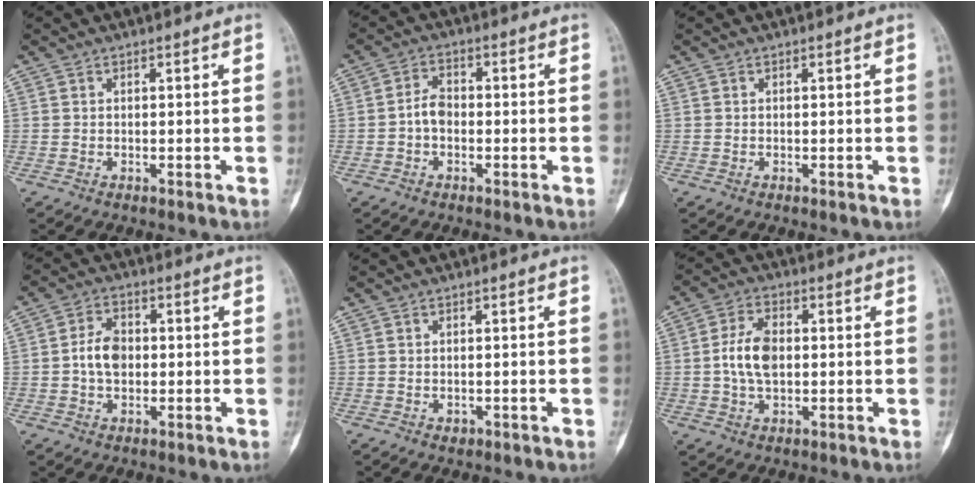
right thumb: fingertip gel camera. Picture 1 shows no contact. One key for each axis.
{"total": 3.8, "fx": -0.9, "fy": 2.6, "fz": 2.6, "tx": -0.039, "ty": 0.016, "tz": -0.023}
{"total": 0.0}
{"total": 6.0, "fx": -0.3, "fy": 4.2, "fz": 4.2, "tx": -0.066, "ty": 0.014, "tz": -0.009}
{"total": 0.9, "fx": -0.4, "fy": 0.7, "fz": 0.5, "tx": -0.004, "ty": 0.005, "tz": -0.001}
{"total": 7.8, "fx": 0.0, "fy": 4.7, "fz": 6.2, "tx": -0.116, "ty": 0.011, "tz": -0.003}